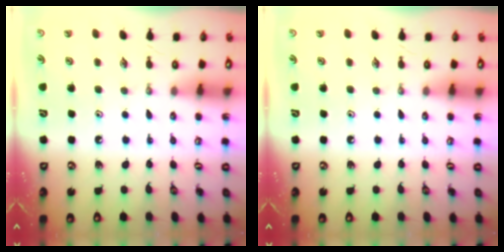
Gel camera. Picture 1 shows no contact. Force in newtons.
{"total": 0.0}